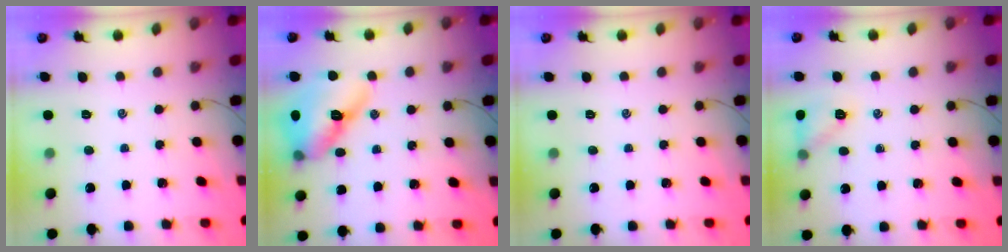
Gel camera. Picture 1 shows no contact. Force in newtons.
{"total": 15.0, "press": 14.4, "slide": 4.2}
{"total": 0.0}
{"total": 8.8, "press": 8.7, "slide": 0.7}